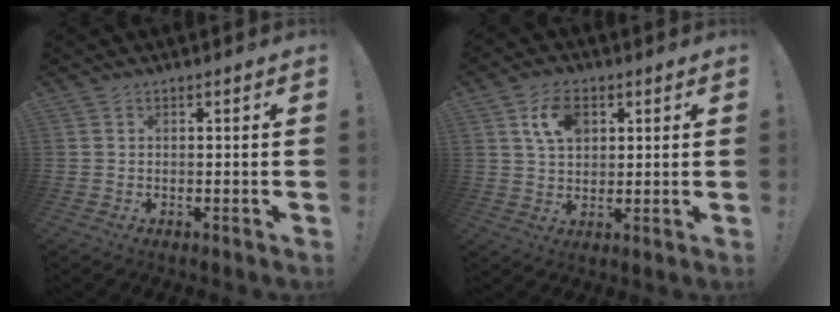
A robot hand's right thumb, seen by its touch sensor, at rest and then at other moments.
{"total": 9.5, "force": [3.7, 6.9, 5.4], "torque": [-0.084, 0.001, 0.069]}